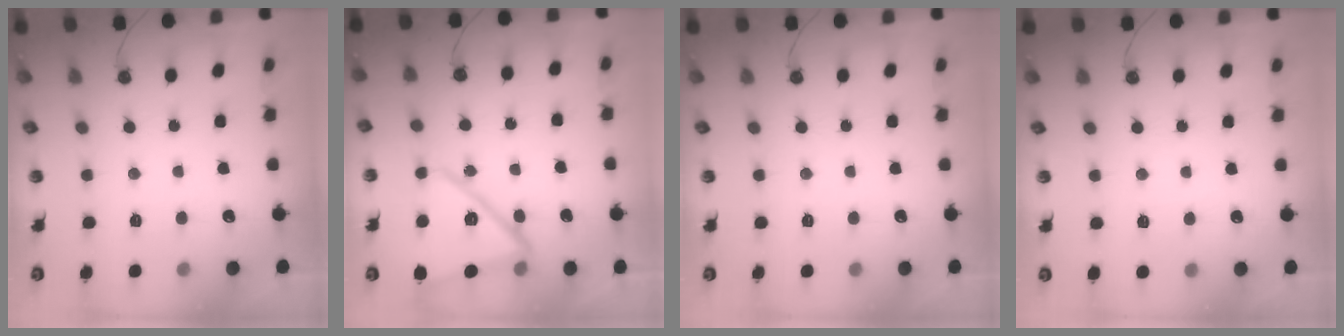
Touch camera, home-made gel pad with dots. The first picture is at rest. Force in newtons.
{"total": 17.1, "press": 17.0, "slide": 1.7}
{"total": 0.0}
{"total": 2.5, "press": 1.8, "slide": 1.7}